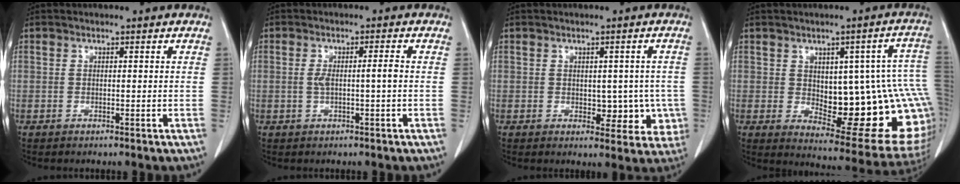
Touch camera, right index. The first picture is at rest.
{"total": 3.1, "force": [-0.2, 0.1, 3.1], "torque": [-0.059, 0.006, 0.001]}
{"total": 6.0, "force": [-0.6, 3.9, 4.5], "torque": [-0.032, 0.013, 0.001]}
{"total": 20.4, "force": [-0.7, 6.3, 19.3], "torque": [-0.177, 0.021, 0.016]}